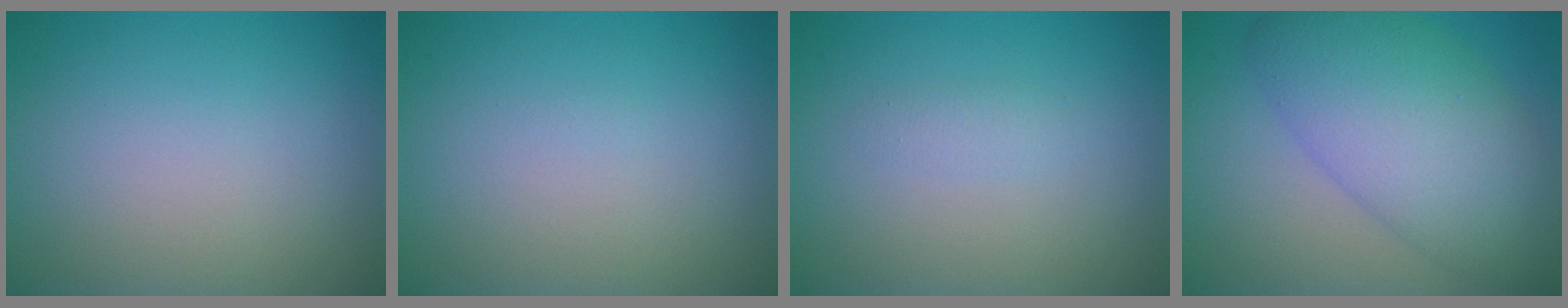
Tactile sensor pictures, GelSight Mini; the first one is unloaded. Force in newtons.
{"total": 0.0}
{"total": 0.9, "press": 0.9, "slide": 0.0}
{"total": 8.8, "press": 8.8, "slide": 0.2}